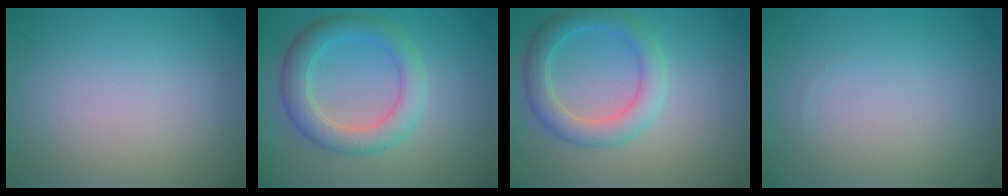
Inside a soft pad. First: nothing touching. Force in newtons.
{"total": 4.2, "press": 4.2, "slide": 0.2}
{"total": 3.6, "press": 3.6, "slide": 0.1}
{"total": 0.0}